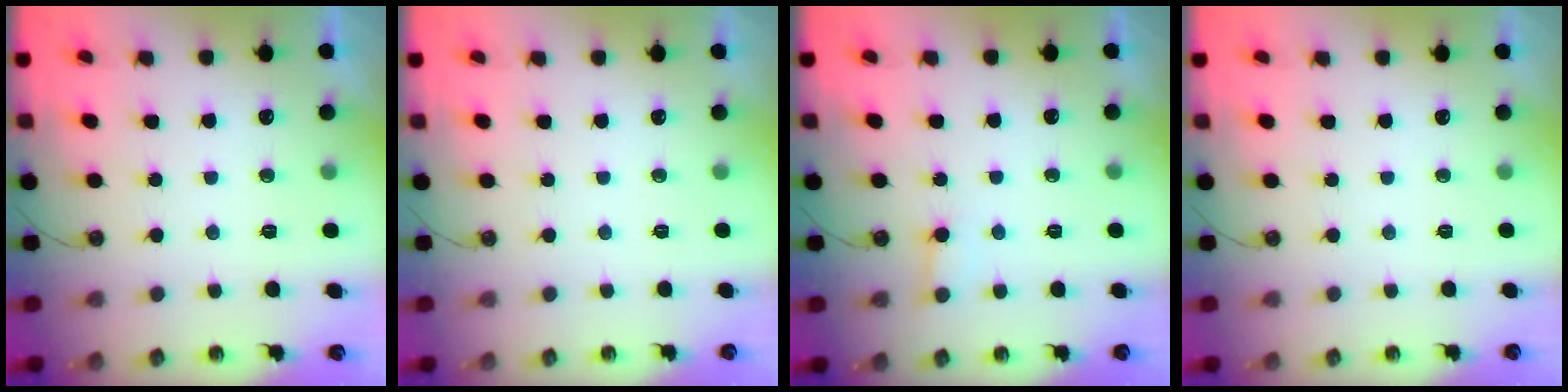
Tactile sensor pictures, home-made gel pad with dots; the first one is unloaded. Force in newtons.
{"total": 0.0}
{"total": 4.5, "press": 4.5, "slide": 0.4}
{"total": 0.0}